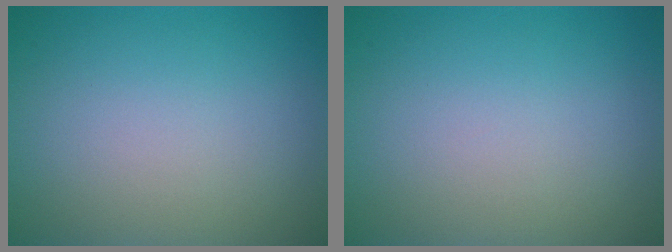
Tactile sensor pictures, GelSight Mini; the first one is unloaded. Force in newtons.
{"total": 0.0}